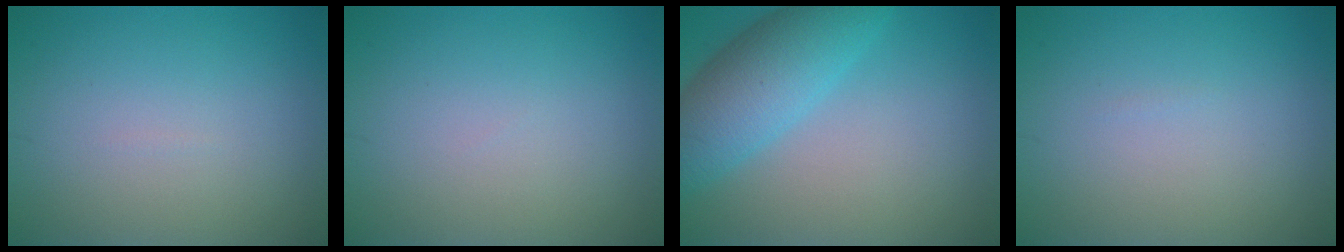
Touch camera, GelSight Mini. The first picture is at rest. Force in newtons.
{"total": 0.0}
{"total": 6.5, "press": 6.5, "slide": 0.2}
{"total": 0.0}